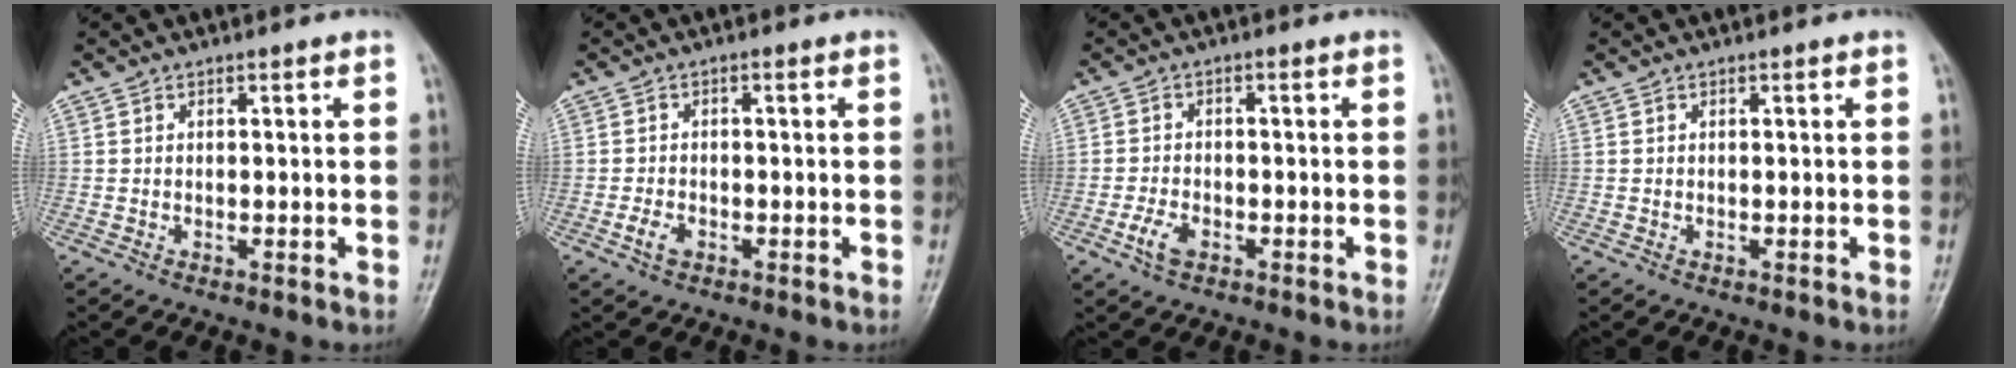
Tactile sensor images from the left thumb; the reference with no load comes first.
{"total": 2.7, "force": [-1.3, 1.7, 1.7], "torque": [-0.033, 0.006, -0.024]}
{"total": 3.8, "force": [-1.9, 2.2, 2.5], "torque": [-0.050, 0.009, -0.036]}
{"total": 0.0}